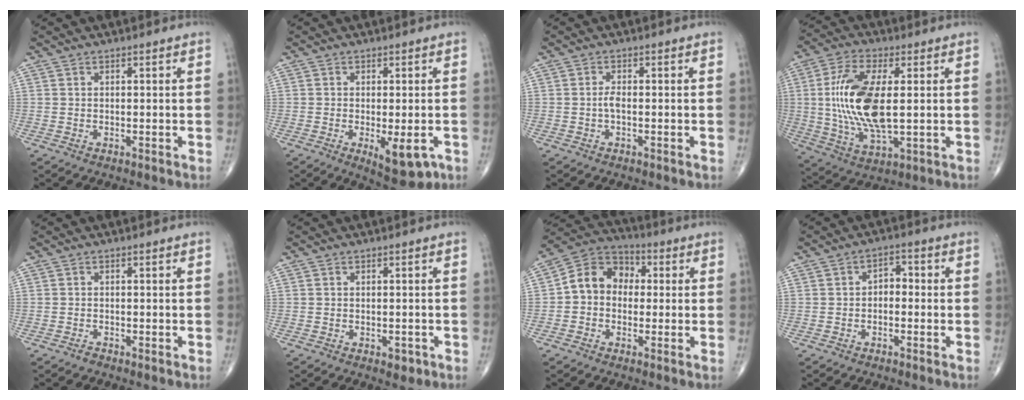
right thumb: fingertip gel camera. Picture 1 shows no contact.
{"total": 7.4, "force": [-2.5, 2.8, 6.3], "torque": [-0.079, -0.011, -0.027]}
{"total": 1.4, "force": [-0.3, 0.5, 1.3], "torque": [-0.025, 0.002, -0.008]}
{"total": 16.4, "force": [1.2, 6.9, 14.8], "torque": [-0.305, -0.010, 0.026]}
{"total": 0.6, "force": [-0.6, 0.2, 0.1], "torque": [0.001, 0.000, -0.014]}
{"total": 2.1, "force": [-1.0, 1.3, 1.4], "torque": [-0.011, 0.005, -0.008]}
{"total": 10.0, "force": [0.1, 8.1, 5.9], "torque": [-0.077, 0.039, -0.014]}
{"total": 3.3, "force": [-0.5, 2.2, 2.4], "torque": [-0.021, 0.017, -0.019]}